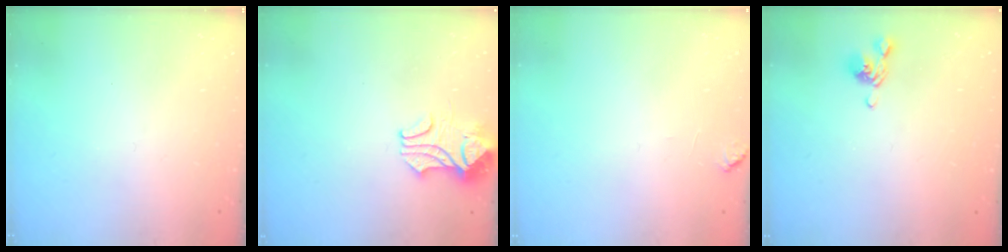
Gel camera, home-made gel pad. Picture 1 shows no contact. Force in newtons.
{"total": 2.0, "press": 1.9, "slide": 0.8}
{"total": 1.1, "press": 0.9, "slide": 0.5}
{"total": 4.2, "press": 4.2, "slide": 0.1}